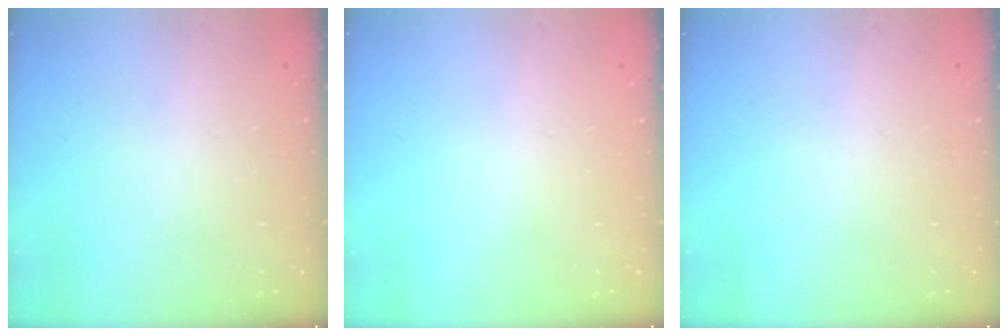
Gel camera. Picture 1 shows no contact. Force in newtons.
{"total": 0.0}
{"total": 0.0}